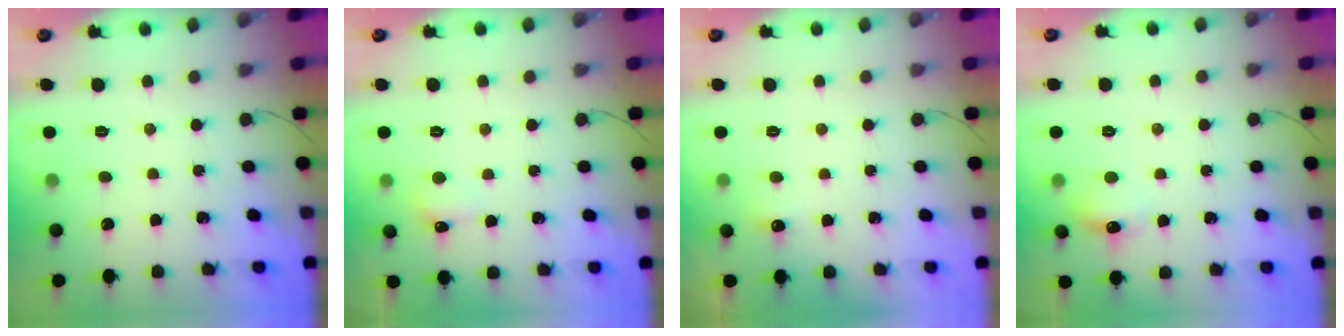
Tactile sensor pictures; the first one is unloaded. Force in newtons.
{"total": 6.0, "press": 5.9, "slide": 1.3}
{"total": 3.8, "press": 3.6, "slide": 1.2}
{"total": 6.9, "press": 6.7, "slide": 1.9}